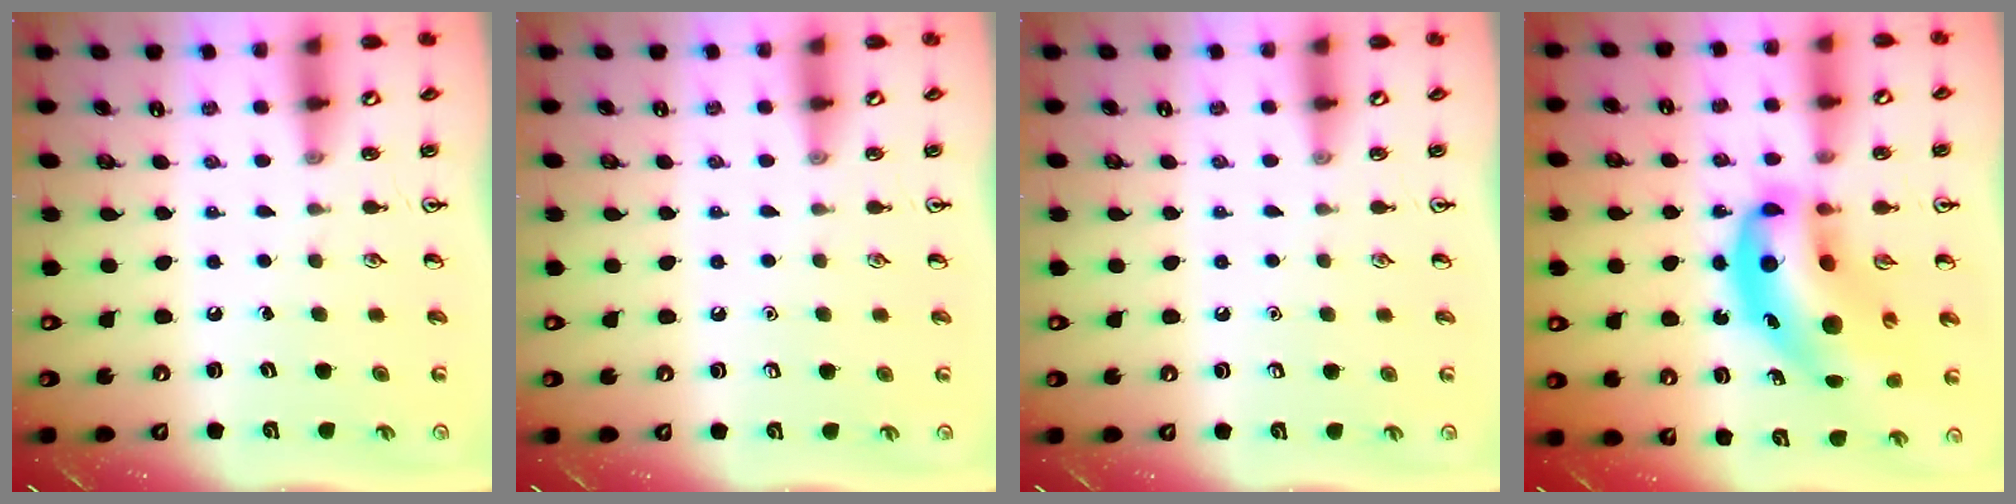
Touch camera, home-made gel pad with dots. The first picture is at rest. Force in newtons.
{"total": 0.0}
{"total": 0.0}
{"total": 18.7, "press": 18.0, "slide": 5.3}